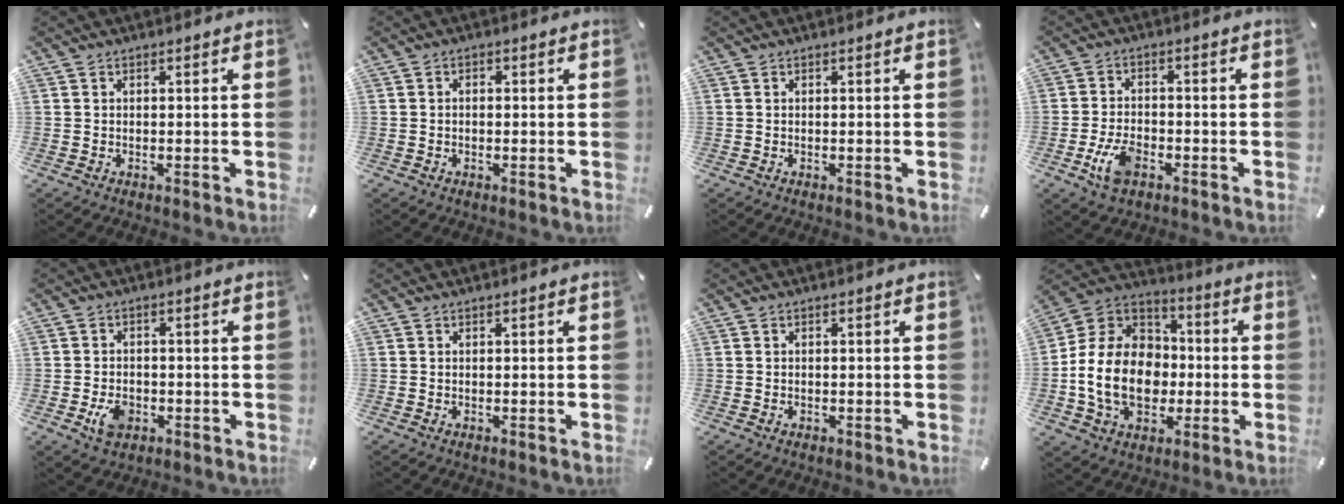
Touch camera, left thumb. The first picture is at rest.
{"total": 1.0, "force": [-0.4, 0.7, 0.7], "torque": [-0.013, 0.001, -0.008]}
{"total": 0.0}
{"total": 7.5, "force": [-3.3, 4.3, 5.2], "torque": [-0.120, 0.007, -0.062]}
{"total": 5.6, "force": [-1.8, 4.1, 3.3], "torque": [-0.066, 0.002, -0.034]}
{"total": 0.0}
{"total": 0.5, "force": [-0.1, 0.4, 0.3], "torque": [-0.007, 0.001, -0.004]}
{"total": 18.3, "force": [-3.9, 14.3, 10.8], "torque": [-0.249, 0.025, -0.069]}